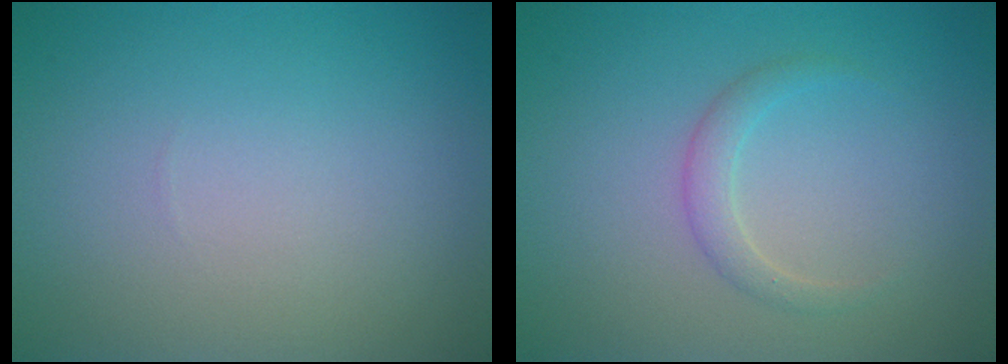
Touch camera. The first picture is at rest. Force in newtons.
{"total": 1.5, "press": 1.5, "slide": 0.1}